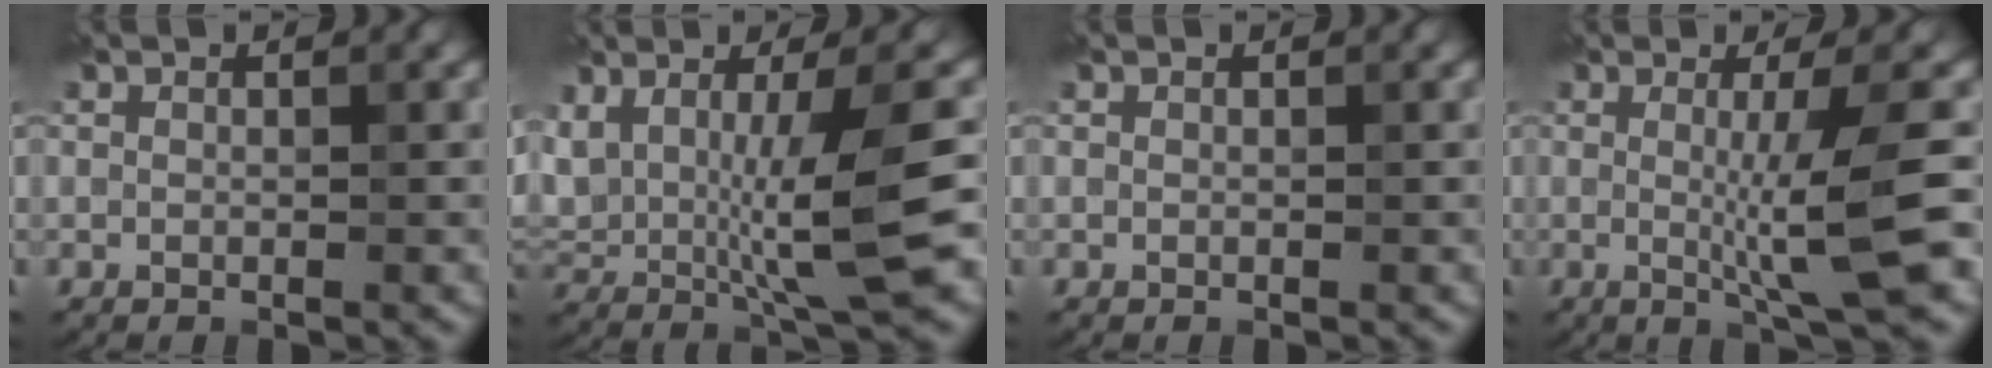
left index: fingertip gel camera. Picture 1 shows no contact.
{"total": 8.8, "force": [0.3, 2.3, 8.5], "torque": [-0.151, -0.007, 0.012]}
{"total": 0.0}
{"total": 6.5, "force": [-0.2, 1.0, 6.5], "torque": [-0.094, -0.007, -0.003]}